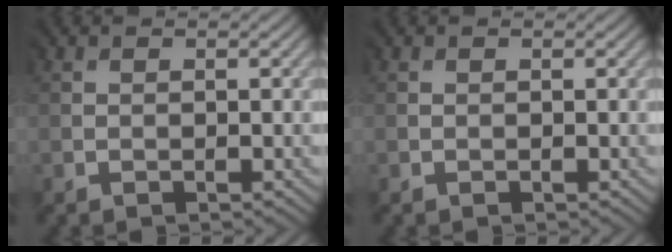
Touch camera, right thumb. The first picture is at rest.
{"total": 0.0}